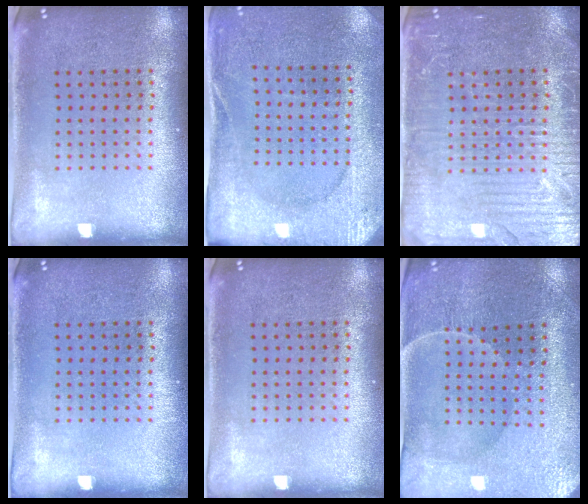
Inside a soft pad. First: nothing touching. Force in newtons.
{"total": 2.6, "press": 2.6, "slide": 0.4}
{"total": 4.1, "press": 4.0, "slide": 1.1}
{"total": 0.0}
{"total": 0.0}
{"total": 1.3, "press": 1.2, "slide": 0.3}